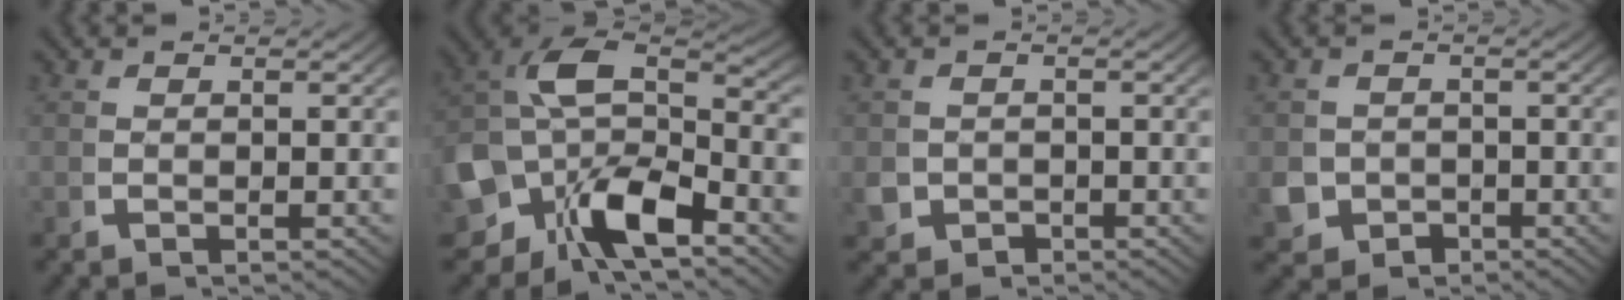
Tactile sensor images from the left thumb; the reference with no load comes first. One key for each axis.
{"total": 14.5, "fx": -1.1, "fy": 10.5, "fz": 9.9, "tx": -0.234, "ty": -0.051, "tz": -0.012}
{"total": 2.7, "fx": -1.2, "fy": 2.4, "fz": 0.5, "tx": -0.024, "ty": -0.015, "tz": -0.017}
{"total": 4.4, "fx": -2.1, "fy": 3.6, "fz": 1.2, "tx": -0.040, "ty": -0.024, "tz": -0.029}